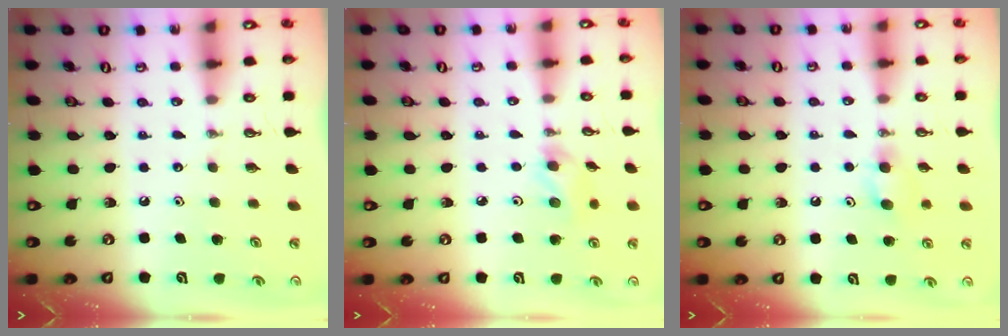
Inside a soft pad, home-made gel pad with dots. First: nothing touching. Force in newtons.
{"total": 5.4, "press": 5.3, "slide": 1.0}
{"total": 5.1, "press": 4.9, "slide": 1.3}